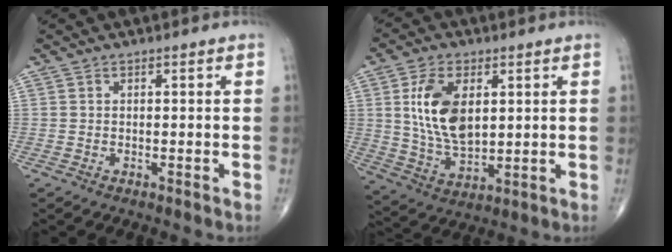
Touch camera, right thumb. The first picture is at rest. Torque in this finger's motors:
{"motor_torque": [2.09, 1.81, 1.64, 0.12, 0.51]}